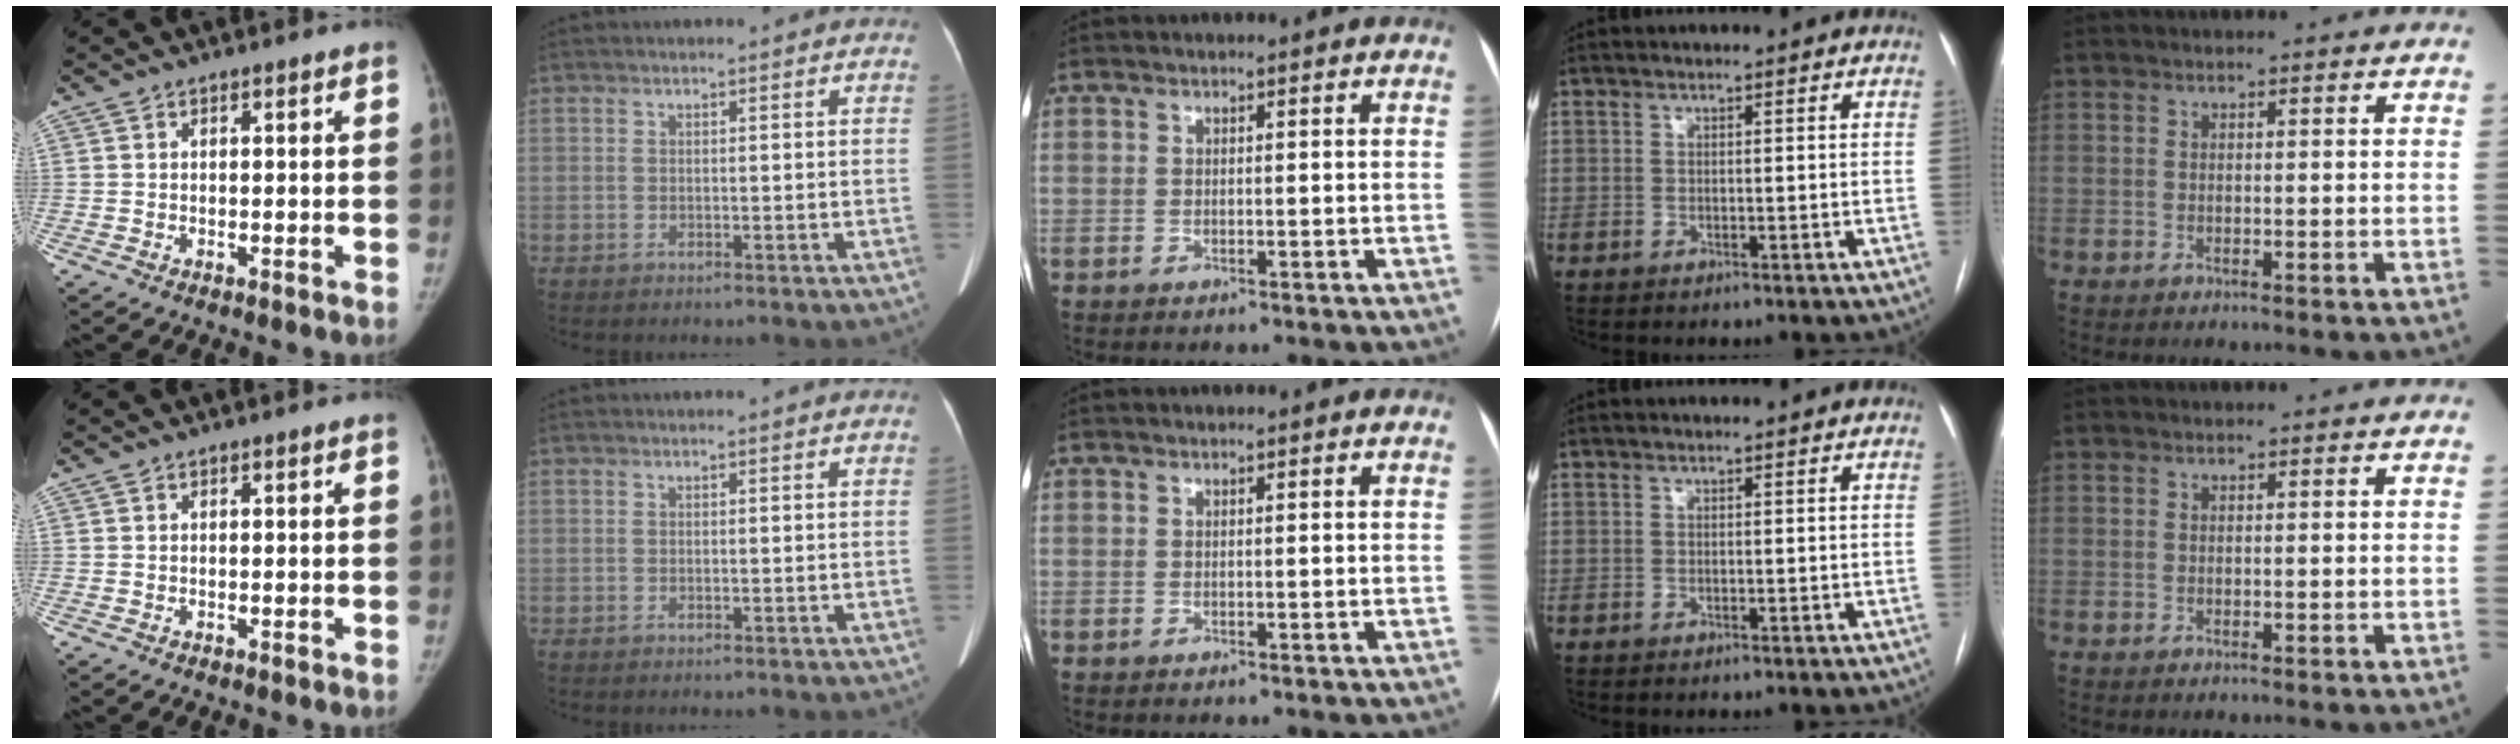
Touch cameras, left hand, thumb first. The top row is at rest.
{}